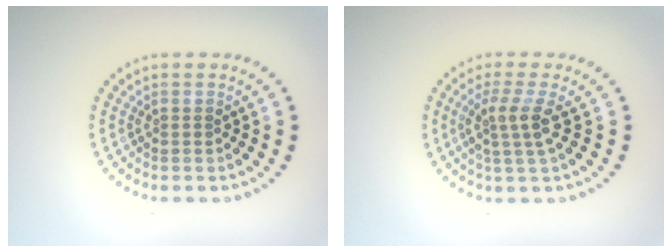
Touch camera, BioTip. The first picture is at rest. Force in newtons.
{"total": 2.7, "press": 2.0, "slide": 1.8}